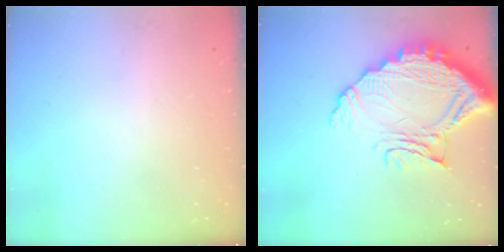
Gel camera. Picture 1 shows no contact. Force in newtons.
{"total": 17.4, "press": 17.4, "slide": 1.5}